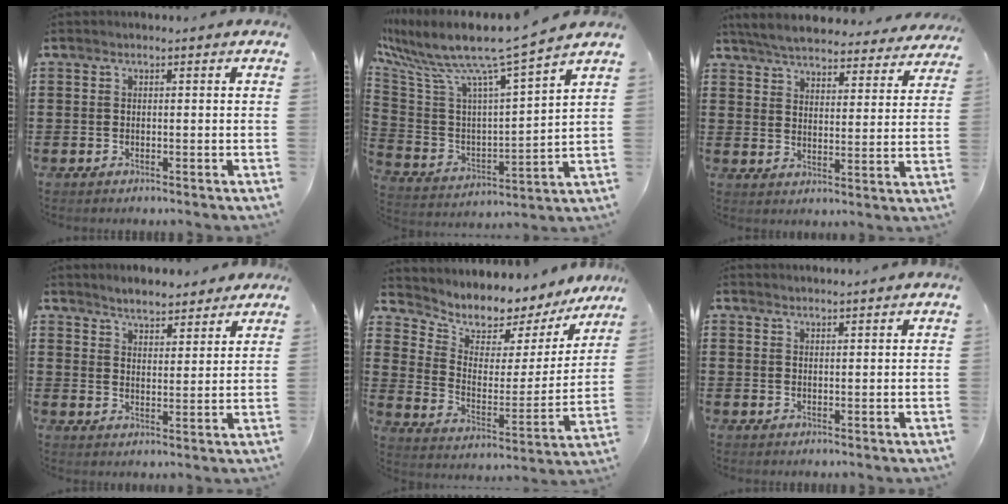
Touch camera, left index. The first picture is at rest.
{"total": 9.9, "force": [8.2, 0.2, 5.6], "torque": [-0.143, -0.065, 0.128]}
{"total": 5.5, "force": [5.4, 0.3, 1.0], "torque": [-0.046, -0.032, 0.094]}
{"total": 4.0, "force": [3.9, 0.6, -0.1], "torque": [-0.015, -0.013, 0.072]}
{"total": 5.0, "force": [4.6, 2.0, 0.1], "torque": [-0.031, -0.045, 0.072]}
{"total": 1.5, "force": [1.5, -0.2, 0.0], "torque": [-0.003, 0.000, 0.030]}